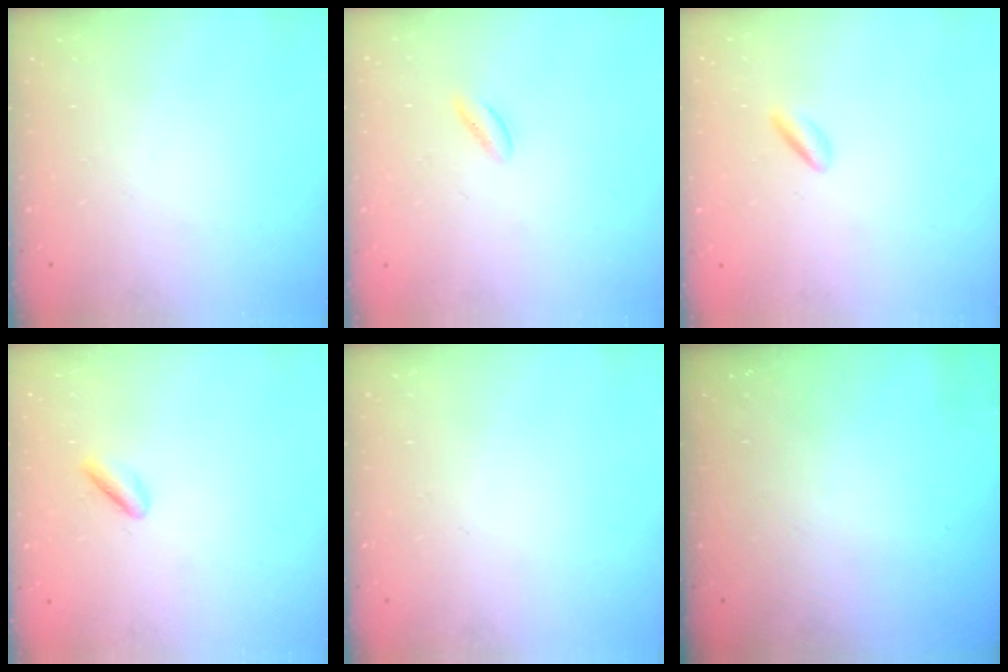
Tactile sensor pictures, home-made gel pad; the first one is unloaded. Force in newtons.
{"total": 2.1, "press": 1.9, "slide": 0.9}
{"total": 1.5, "press": 1.3, "slide": 0.6}
{"total": 1.5, "press": 1.3, "slide": 0.6}
{"total": 0.0}
{"total": 0.0}